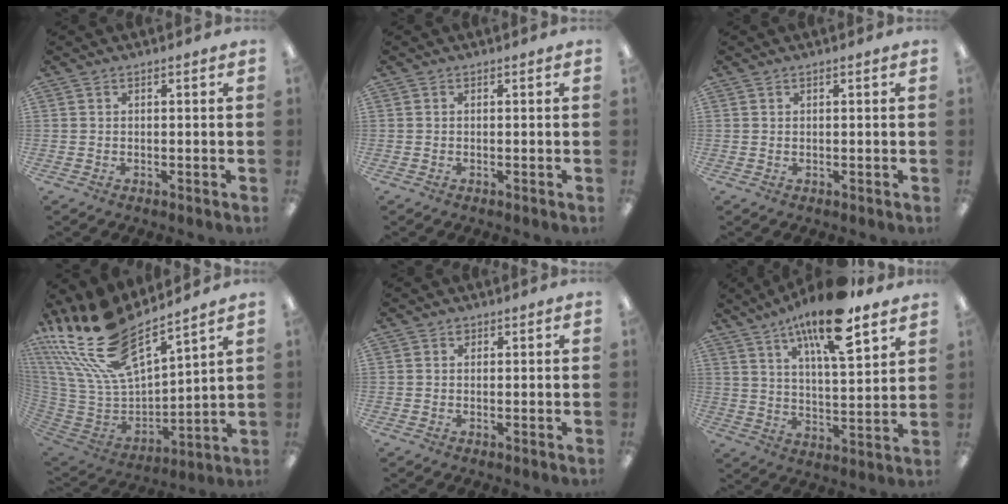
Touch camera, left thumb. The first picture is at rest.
{"total": 0.0}
{"total": 0.7, "force": [0.5, 0.1, 0.5], "torque": [-0.011, -0.001, 0.008]}
{"total": 22.7, "force": [17.4, 8.1, 12.2], "torque": [-0.263, -0.119, 0.307]}
{"total": 0.7, "force": [0.5, 0.5, 0.2], "torque": [-0.005, 0.003, 0.008]}
{"total": 16.3, "force": [11.4, 4.1, 10.9], "torque": [-0.180, -0.057, 0.184]}